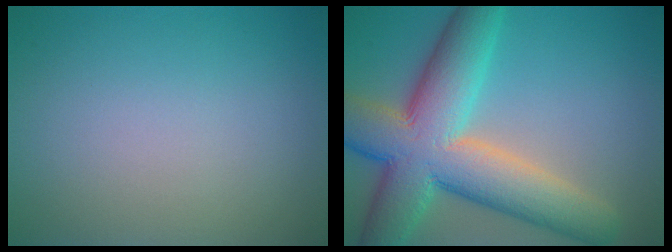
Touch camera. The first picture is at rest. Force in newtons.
{"total": 12.2, "press": 12.2, "slide": 0.5}